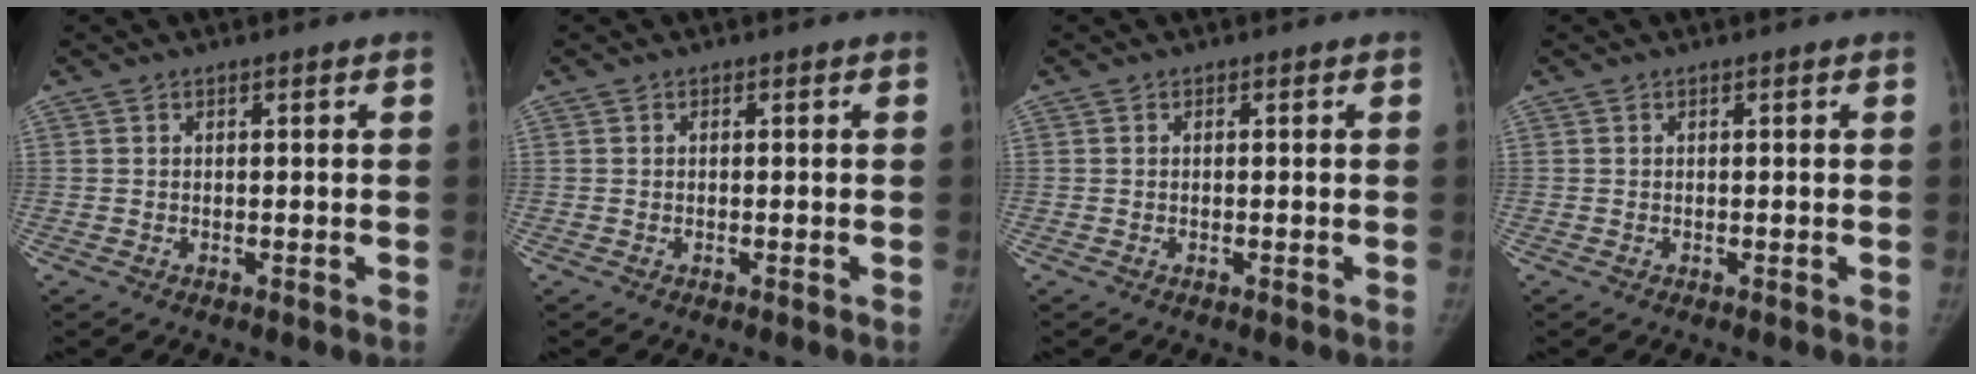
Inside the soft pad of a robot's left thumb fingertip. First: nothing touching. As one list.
[{"total": 0.0}, {"total": 0.0}, {"total": 0.0}]